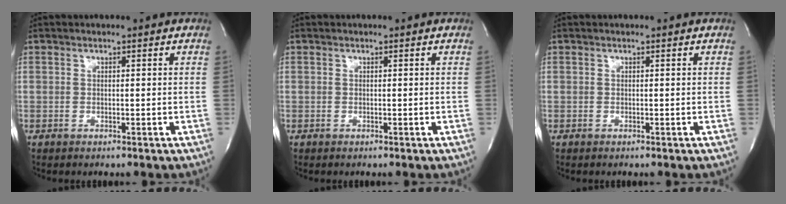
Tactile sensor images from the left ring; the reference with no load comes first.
{"total": 0.0}
{"total": 0.0}